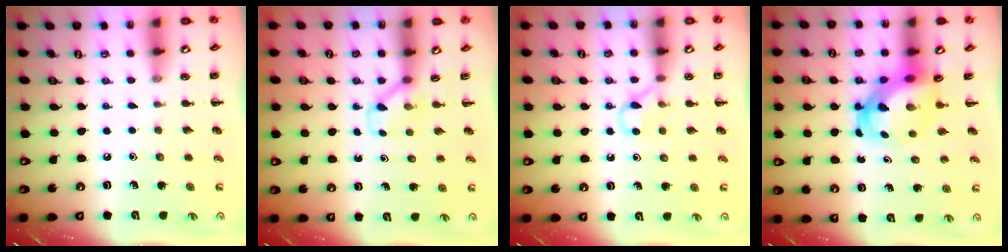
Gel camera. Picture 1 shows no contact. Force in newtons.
{"total": 2.8, "press": 2.6, "slide": 0.9}
{"total": 5.4, "press": 5.2, "slide": 1.4}
{"total": 6.0, "press": 5.8, "slide": 1.2}